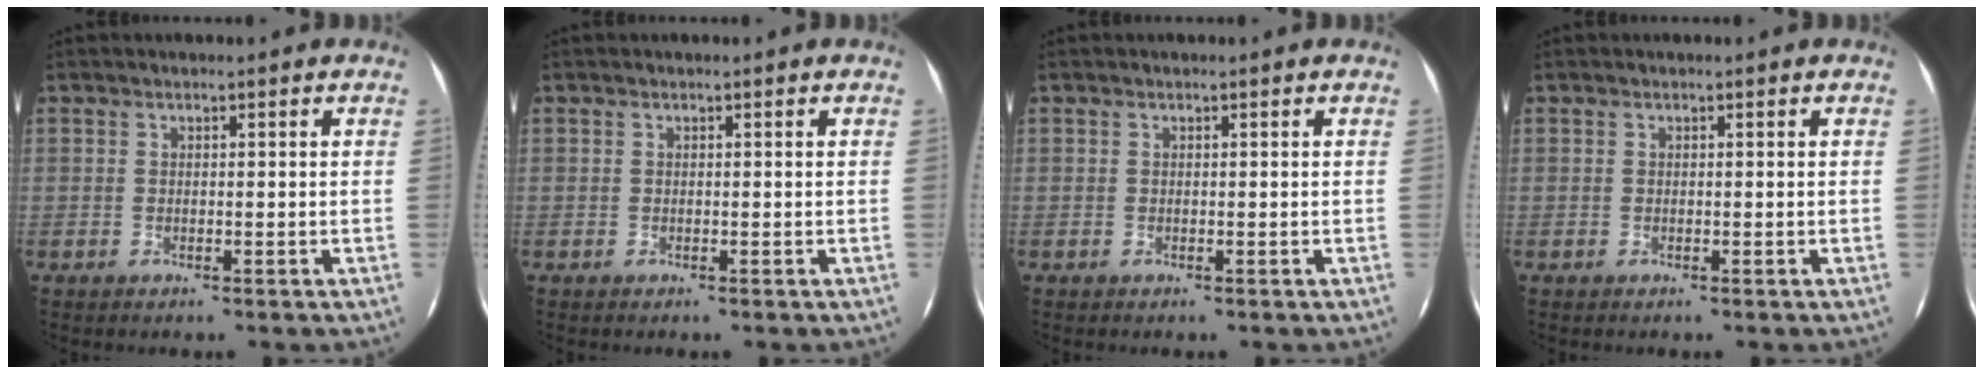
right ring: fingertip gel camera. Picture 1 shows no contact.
{"total": 0.0}
{"total": 0.0}
{"total": 0.0}